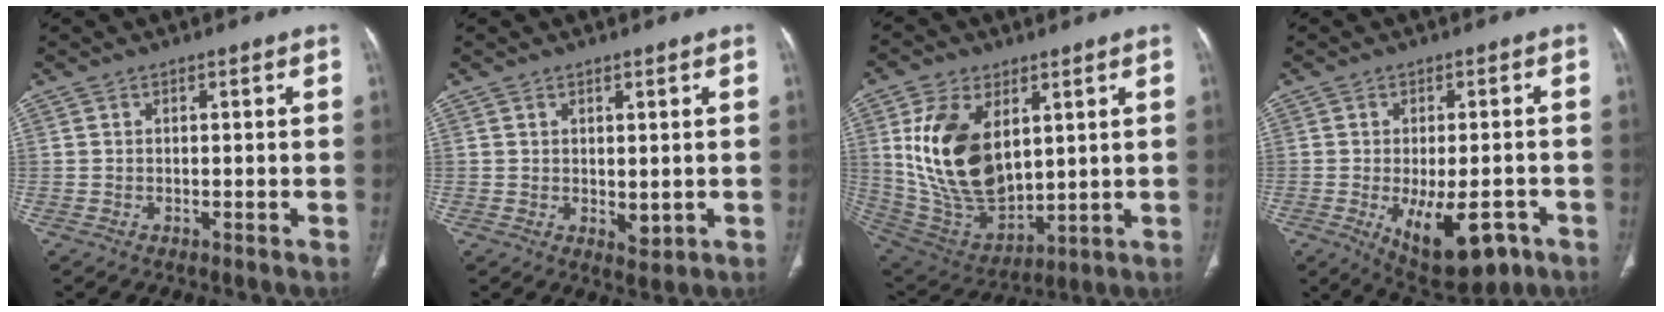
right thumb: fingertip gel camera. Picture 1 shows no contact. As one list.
[{"total": 2.4, "force": [0.0, 1.4, 2.0], "torque": [-0.024, -0.009, 0.009]}, {"total": 19.5, "force": [4.9, 11.4, 15.1], "torque": [-0.265, -0.027, 0.114]}, {"total": 13.7, "force": [-5.8, 6.4, 10.7], "torque": [-0.147, 0.004, -0.069]}]